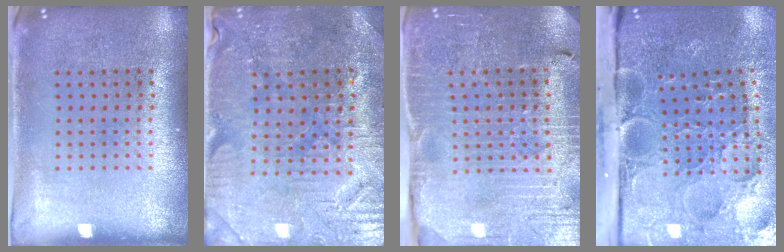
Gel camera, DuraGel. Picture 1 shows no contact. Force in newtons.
{"total": 1.7, "press": 1.6, "slide": 0.5}
{"total": 3.5, "press": 3.4, "slide": 0.4}
{"total": 5.1, "press": 4.0, "slide": 3.1}